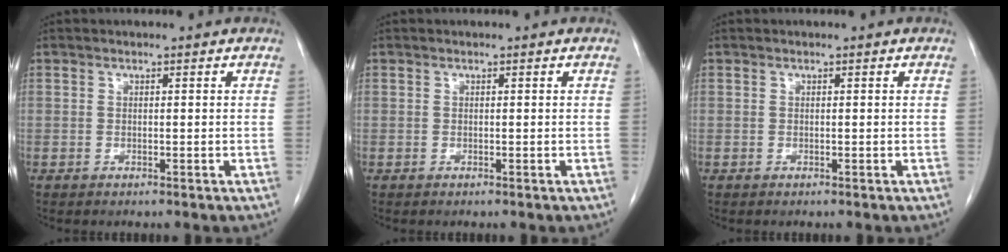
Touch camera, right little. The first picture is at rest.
{"total": 0.0}
{"total": 0.0}